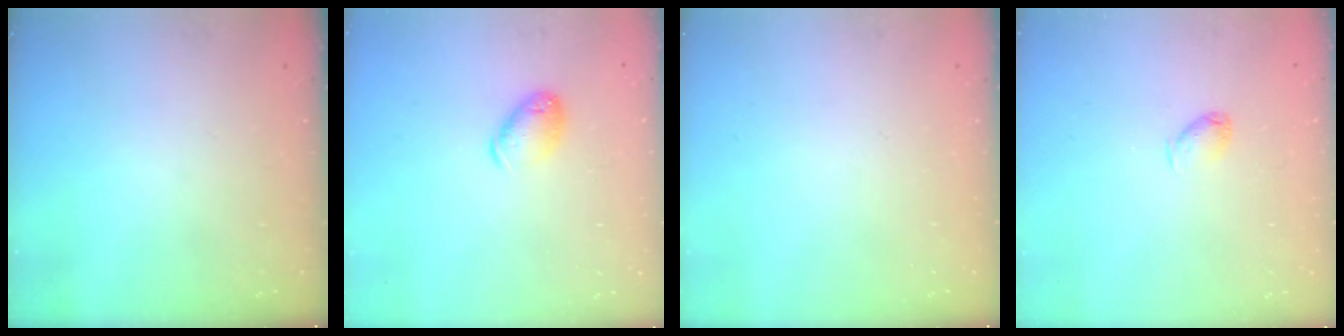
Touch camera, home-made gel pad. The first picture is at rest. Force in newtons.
{"total": 9.6, "press": 9.4, "slide": 1.5}
{"total": 0.0}
{"total": 4.1, "press": 4.0, "slide": 0.7}